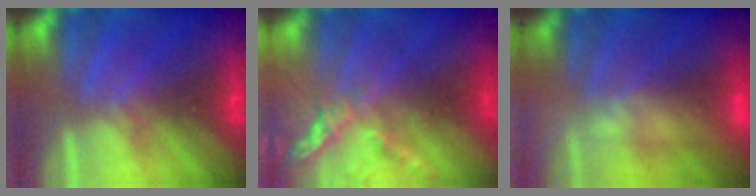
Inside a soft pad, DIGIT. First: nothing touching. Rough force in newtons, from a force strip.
{"total": 9.8}
{"total": 2.4}